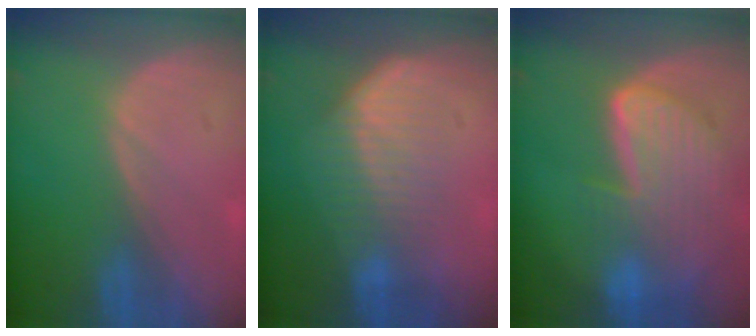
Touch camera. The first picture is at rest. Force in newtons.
{"total": 7.6, "press": 6.5, "slide": 3.9}
{"total": 9.4, "press": 8.1, "slide": 4.9}